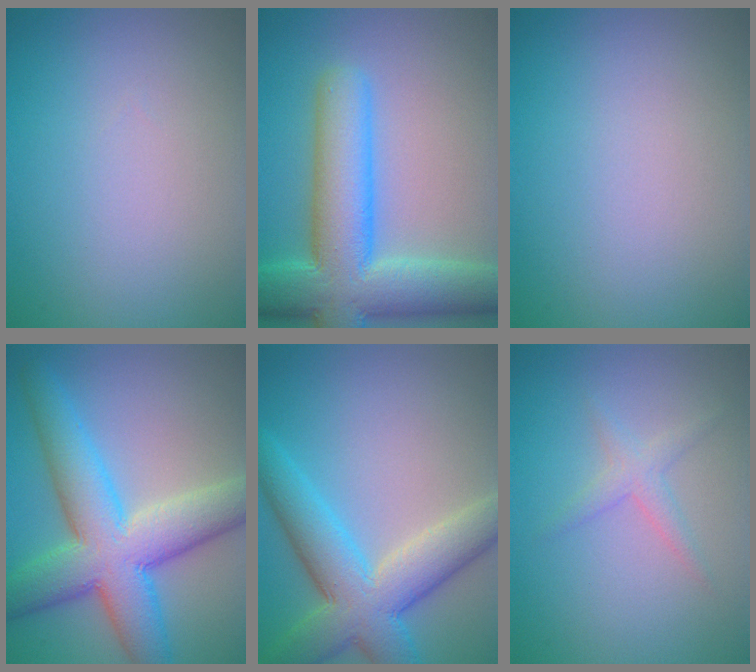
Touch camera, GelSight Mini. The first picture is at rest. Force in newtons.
{"total": 10.4, "press": 10.4, "slide": 0.4}
{"total": 0.0}
{"total": 9.7, "press": 9.7, "slide": 0.3}
{"total": 8.2, "press": 8.2, "slide": 0.5}
{"total": 1.6, "press": 1.6, "slide": 0.1}